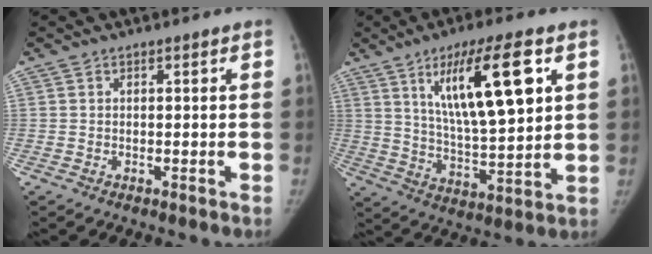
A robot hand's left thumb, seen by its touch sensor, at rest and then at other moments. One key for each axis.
{"total": 17.5, "fx": 6.7, "fy": 4.5, "fz": 15.6, "tx": -0.250, "ty": -0.027, "tz": 0.120}